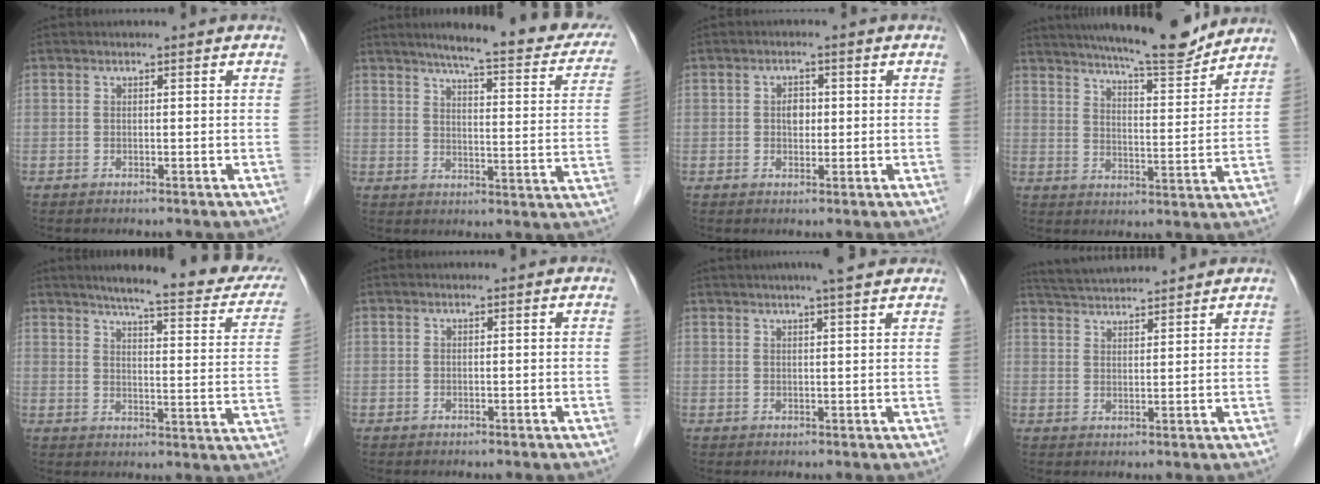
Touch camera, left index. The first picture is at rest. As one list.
[{"total": 21.1, "force": [17.4, 2.8, 11.6], "torque": [-0.142, -0.014, 0.206]}, {"total": 2.2, "force": [0.1, 1.6, 1.5], "torque": [-0.026, 0.004, 0.002]}, {"total": 14.2, "force": [12.9, 0.9, 5.9], "torque": [-0.091, -0.009, 0.184]}, {"total": 21.3, "force": [17.9, 2.8, 11.2], "torque": [-0.134, -0.025, 0.208]}, {"total": 0.0}, {"total": 7.5, "force": [6.2, 0.2, 4.3], "torque": [-0.062, 0.025, 0.078]}, {"total": 8.1, "force": [7.8, -0.1, 2.2], "torque": [-0.048, 0.033, 0.130]}]